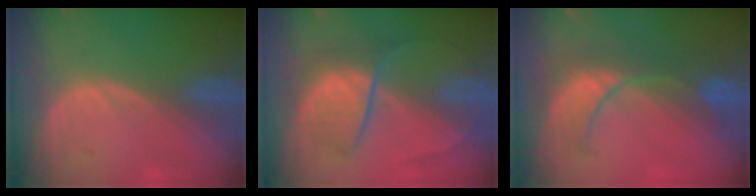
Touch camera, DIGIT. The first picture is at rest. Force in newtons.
{"total": 7.0, "press": 6.9, "slide": 1.5}
{"total": 7.9, "press": 7.8, "slide": 1.3}